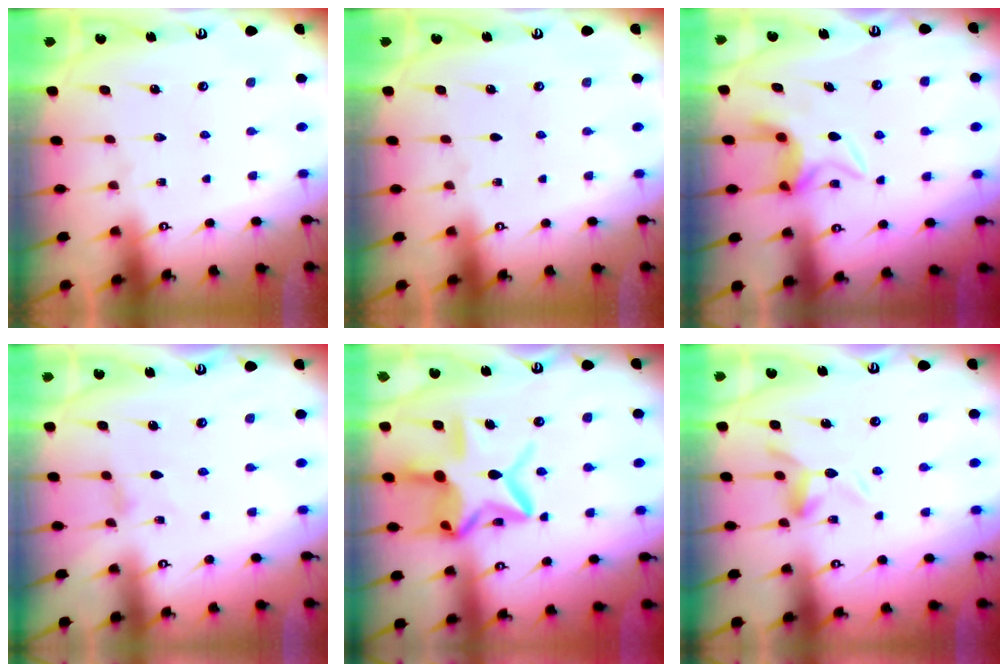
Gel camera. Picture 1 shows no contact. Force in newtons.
{"total": 0.0}
{"total": 6.8, "press": 6.8, "slide": 0.1}
{"total": 0.0}
{"total": 15.5, "press": 15.4, "slide": 1.2}
{"total": 6.9, "press": 6.9, "slide": 0.9}